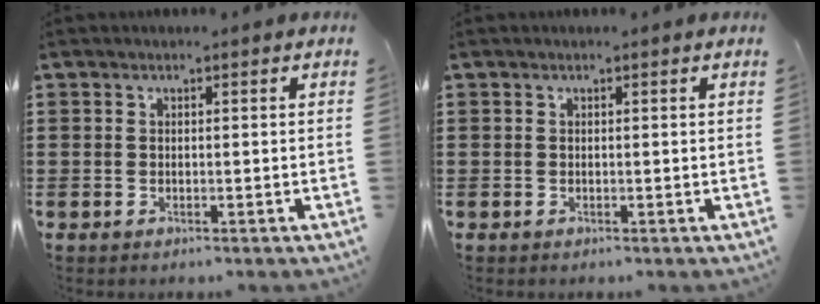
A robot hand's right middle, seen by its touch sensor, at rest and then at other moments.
{"total": 0.0}